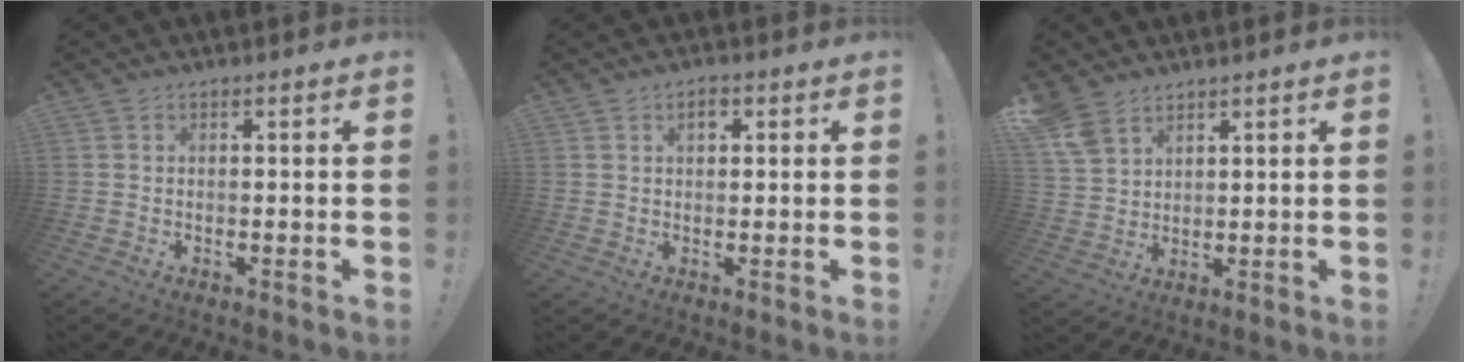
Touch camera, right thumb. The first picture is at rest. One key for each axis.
{"total": 2.9, "fx": 1.1, "fy": 1.8, "fz": 2.0, "tx": -0.023, "ty": 0.000, "tz": 0.015}
{"total": 7.0, "fx": 5.0, "fy": 3.9, "fz": 3.0, "tx": -0.060, "ty": -0.020, "tz": 0.102}